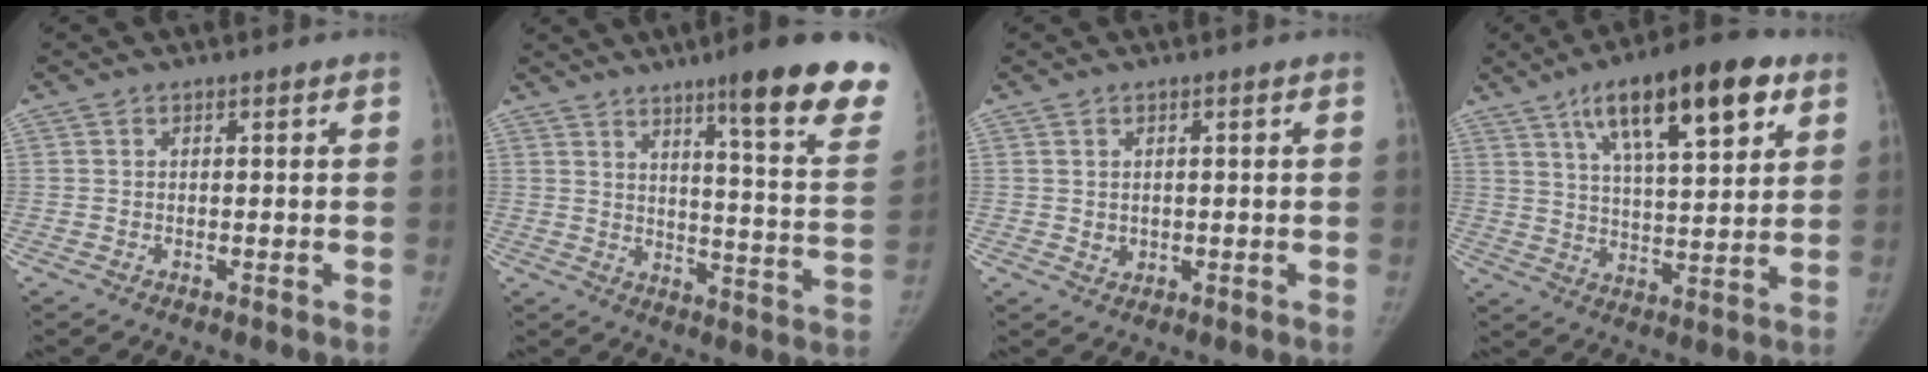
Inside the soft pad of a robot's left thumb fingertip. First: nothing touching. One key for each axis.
{"total": 21.5, "fx": 14.5, "fy": 2.7, "fz": 15.7, "tx": -0.182, "ty": -0.077, "tz": 0.189}
{"total": 1.5, "fx": 0.1, "fy": 1.4, "fz": 0.7, "tx": -0.006, "ty": -0.001, "tz": 0.007}
{"total": 19.0, "fx": 9.6, "fy": 6.3, "fz": 15.1, "tx": -0.209, "ty": -0.024, "tz": 0.153}